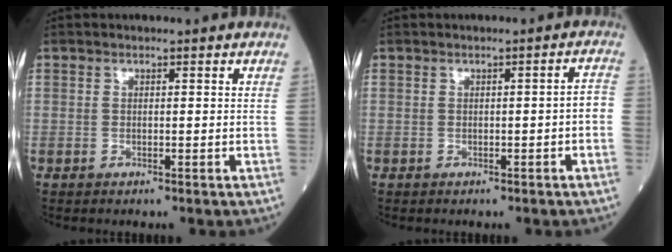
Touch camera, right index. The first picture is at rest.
{"total": 1.9, "force": [-0.7, 0.3, 1.8], "torque": [-0.015, 0.004, -0.011]}